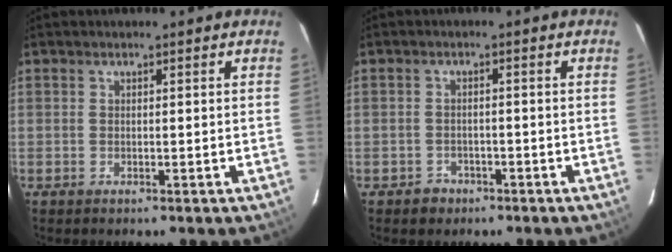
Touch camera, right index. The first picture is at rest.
{"total": 2.9, "force": [-1.8, 2.2, 0.3], "torque": [-0.014, 0.005, -0.023]}